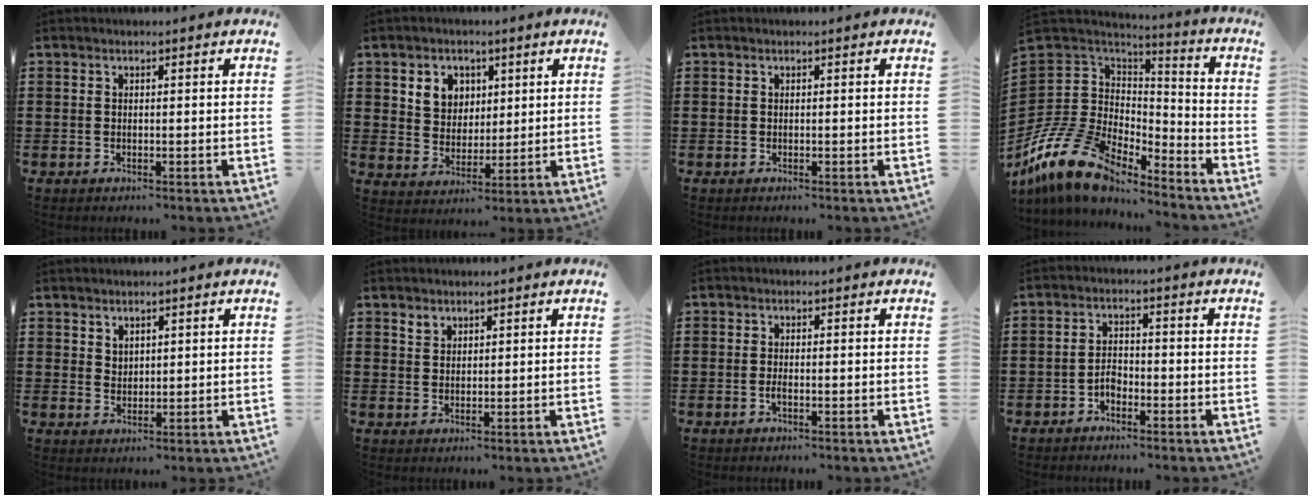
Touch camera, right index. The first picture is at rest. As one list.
[{"total": 4.7, "force": [2.1, 4.1, 1.0], "torque": [-0.034, 0.010, 0.036]}, {"total": 0.0}, {"total": 13.7, "force": [-9.8, 7.1, 6.5], "torque": [-0.175, 0.012, -0.184]}, {"total": 2.0, "force": [1.8, 1.1, 0.1], "torque": [-0.006, 0.002, 0.035]}, {"total": 1.7, "force": [1.5, 0.9, 0.1], "torque": [-0.007, 0.001, 0.030]}, {"total": 1.0, "force": [-0.5, 0.4, 0.7], "torque": [-0.015, -0.007, -0.008]}, {"total": 2.4, "force": [-1.7, 1.4, 1.1], "torque": [-0.025, 0.004, -0.036]}]